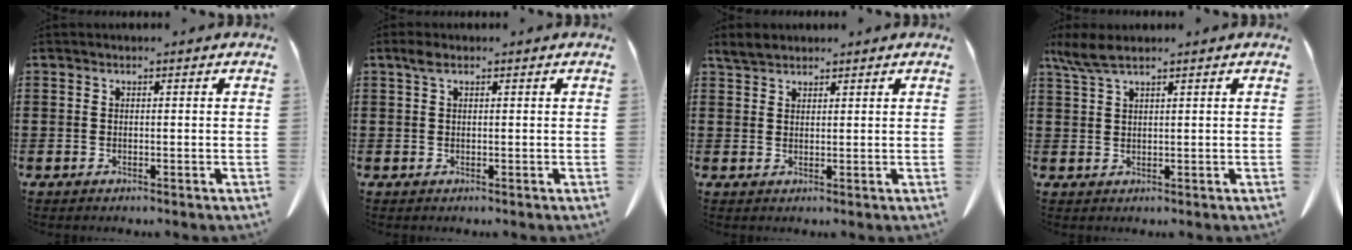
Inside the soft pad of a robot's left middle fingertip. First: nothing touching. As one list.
[{"total": 1.5, "force": [0.6, 0.6, 1.2], "torque": [-0.027, 0.003, 0.012]}, {"total": 2.5, "force": [2.3, 0.7, 0.8], "torque": [-0.022, 0.004, 0.046]}, {"total": 4.0, "force": [2.8, 0.6, 2.8], "torque": [-0.069, -0.002, 0.052]}]